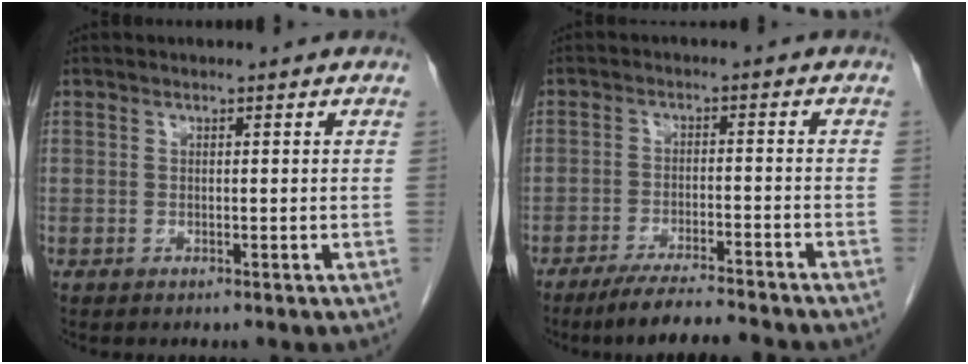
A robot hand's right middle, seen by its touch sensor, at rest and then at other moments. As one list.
[{"total": 9.1, "force": [-8.1, -0.2, 4.2], "torque": [-0.055, -0.019, -0.129]}]